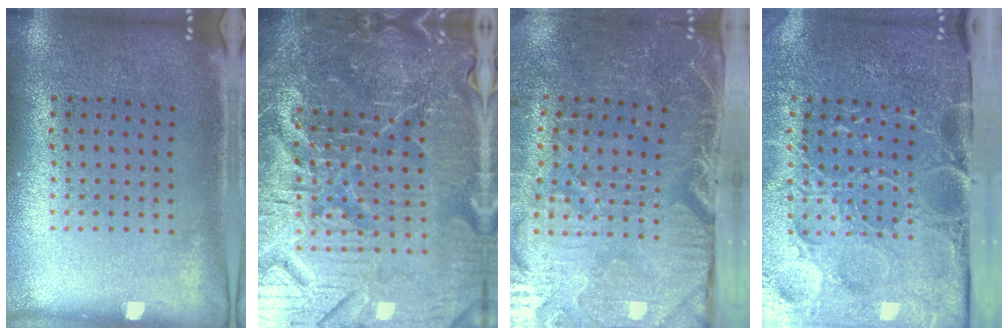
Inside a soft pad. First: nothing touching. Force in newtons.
{"total": 7.3, "press": 6.5, "slide": 3.4}
{"total": 4.4, "press": 3.9, "slide": 1.9}
{"total": 5.2, "press": 4.2, "slide": 3.0}